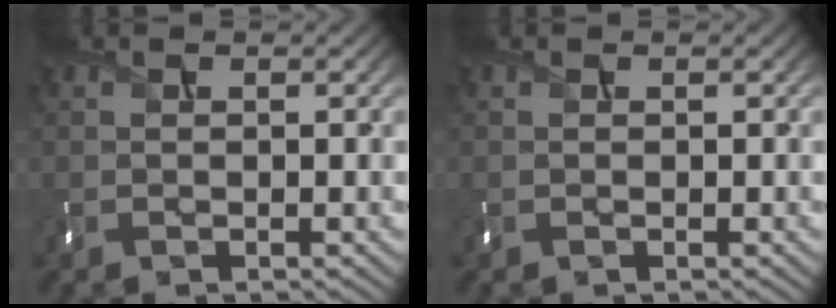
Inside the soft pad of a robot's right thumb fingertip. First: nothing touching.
{"total": 0.0}